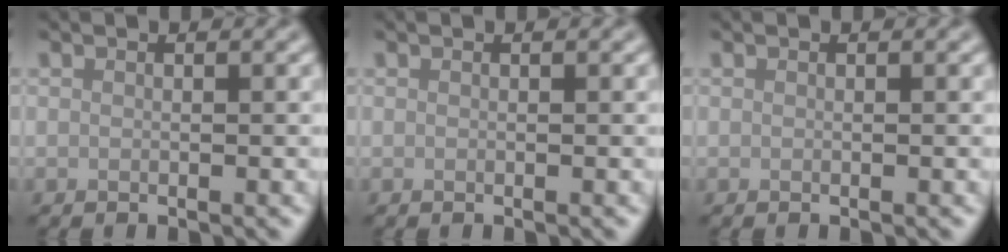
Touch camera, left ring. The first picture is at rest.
{"total": 0.0}
{"total": 0.0}